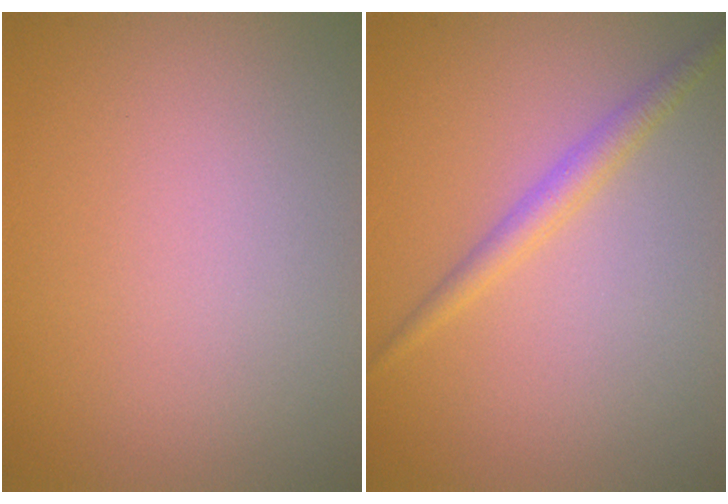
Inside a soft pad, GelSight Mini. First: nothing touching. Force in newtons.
{"total": 1.9, "press": 1.9, "slide": 0.1}